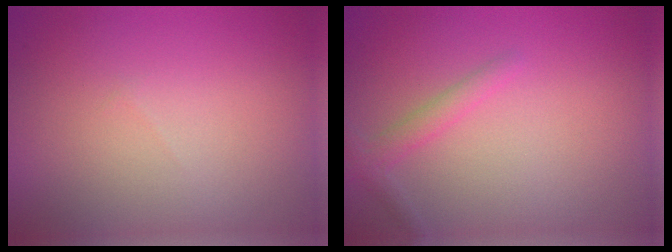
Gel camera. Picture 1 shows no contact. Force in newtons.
{"total": 1.6, "press": 1.6, "slide": 0.1}